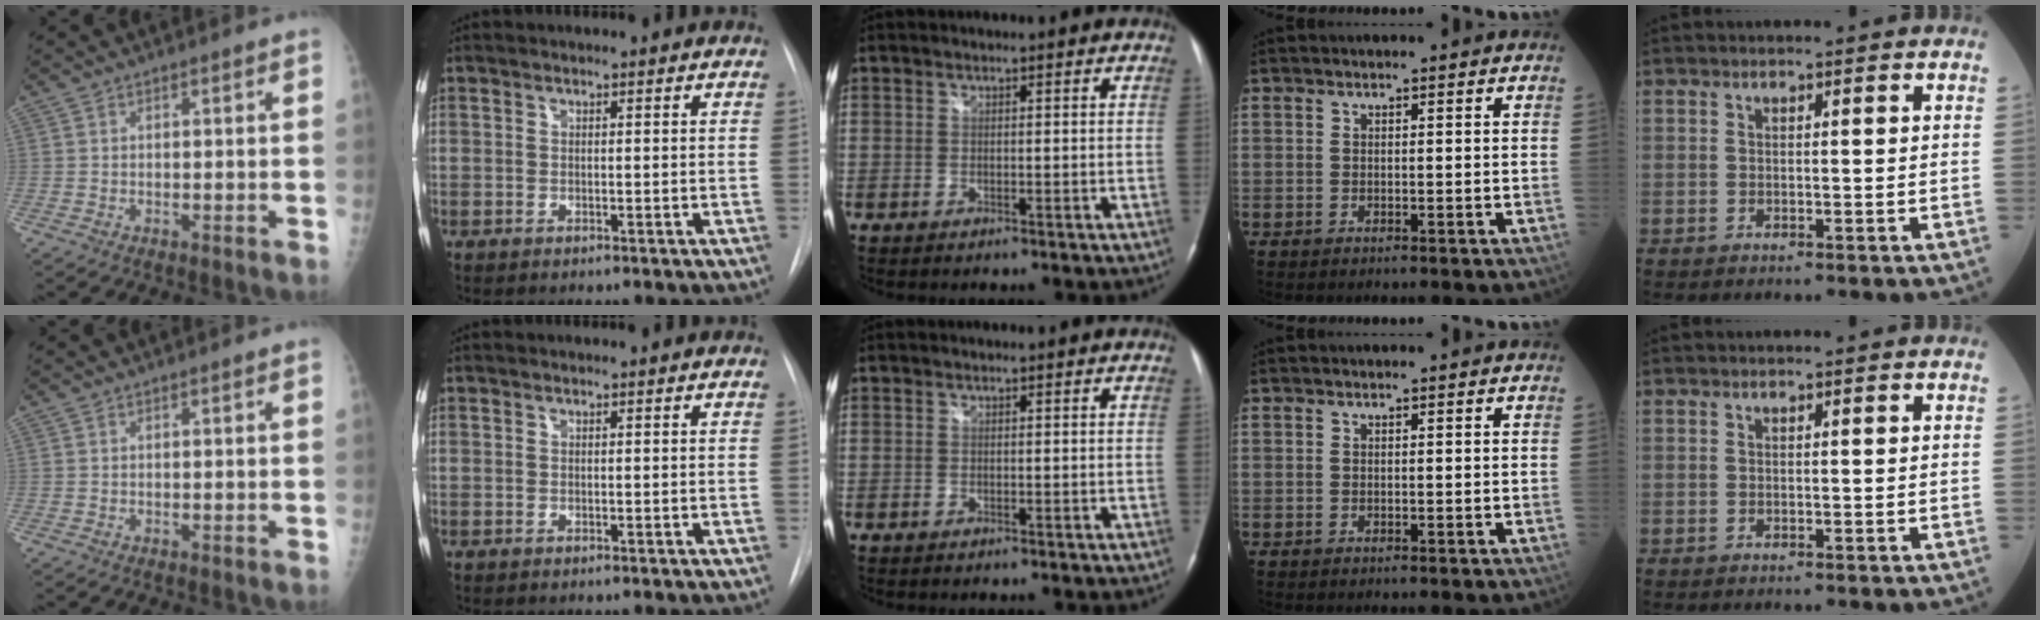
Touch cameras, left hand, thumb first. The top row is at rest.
{}